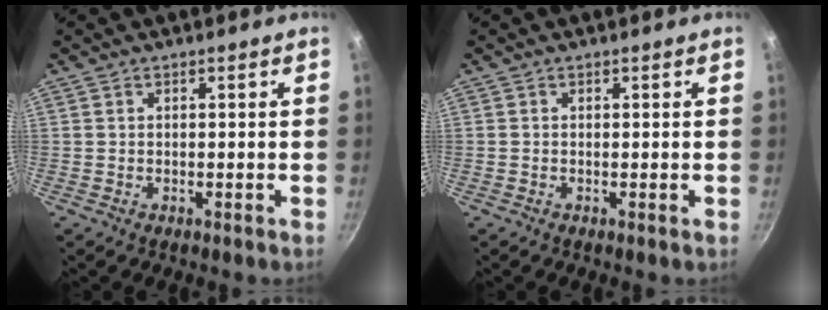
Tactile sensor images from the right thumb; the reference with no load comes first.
{"total": 0.0}